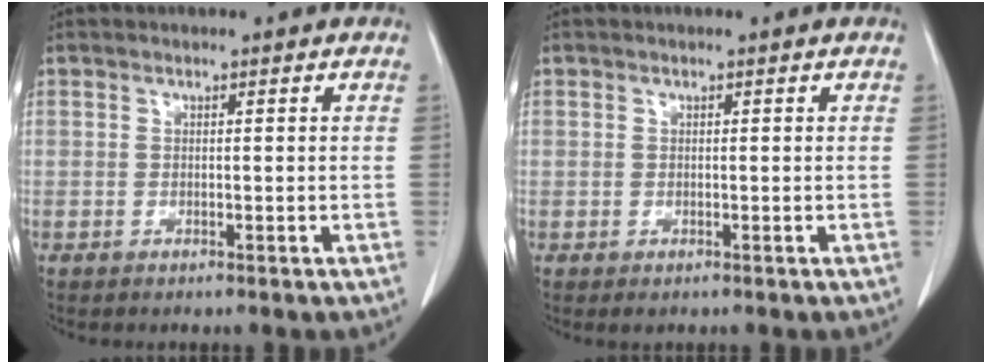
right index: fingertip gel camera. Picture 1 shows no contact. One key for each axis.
{"total": 0.7, "fx": -0.1, "fy": 0.7, "fz": 0.1, "tx": -0.001, "ty": 0.003, "tz": 0.000}